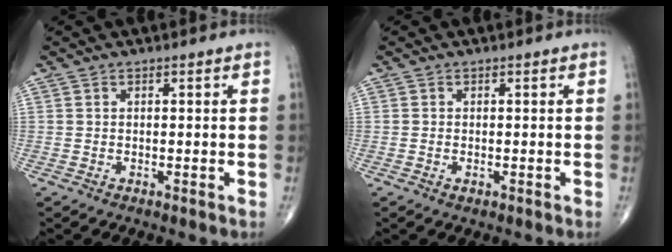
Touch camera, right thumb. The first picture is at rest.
{"total": 0.6, "force": [-0.2, 0.4, 0.5], "torque": [-0.008, 0.002, -0.002]}